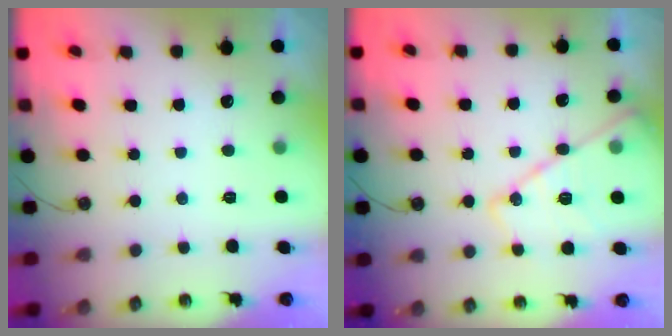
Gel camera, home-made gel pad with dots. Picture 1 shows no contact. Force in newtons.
{"total": 15.7, "press": 15.7, "slide": 1.3}